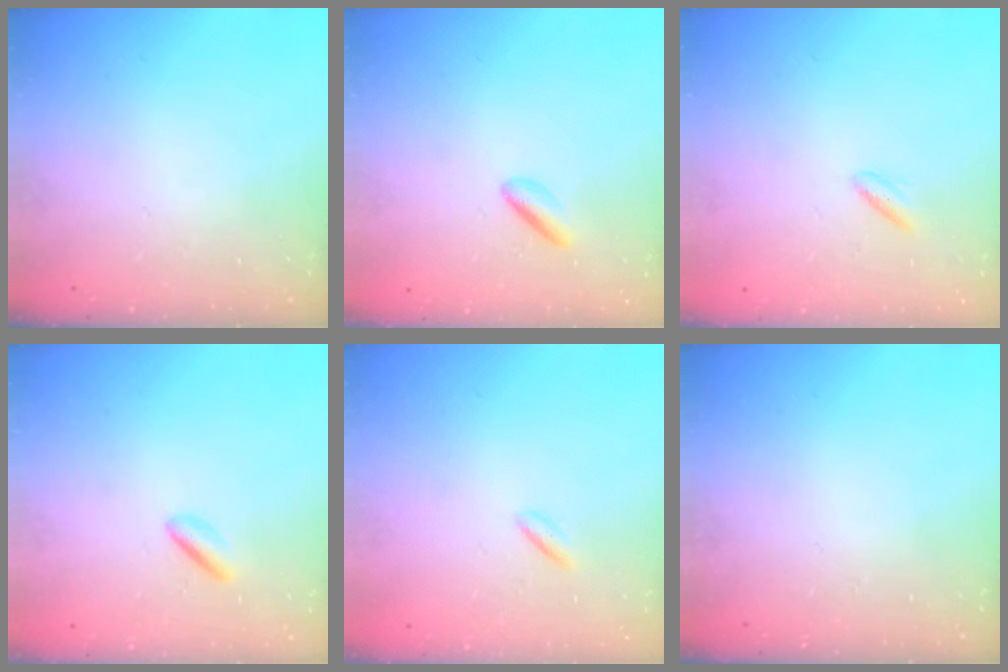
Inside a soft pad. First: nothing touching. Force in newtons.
{"total": 2.6, "press": 2.4, "slide": 0.9}
{"total": 2.4, "press": 2.2, "slide": 1.0}
{"total": 2.0, "press": 1.9, "slide": 0.7}
{"total": 1.3, "press": 1.1, "slide": 0.7}
{"total": 0.0}